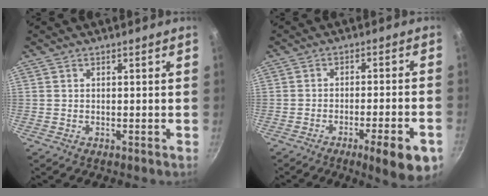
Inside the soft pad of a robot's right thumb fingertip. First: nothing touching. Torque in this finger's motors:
{"motor_torque": [0.59, -0.17, 0.04, -0.05, 0.05]}